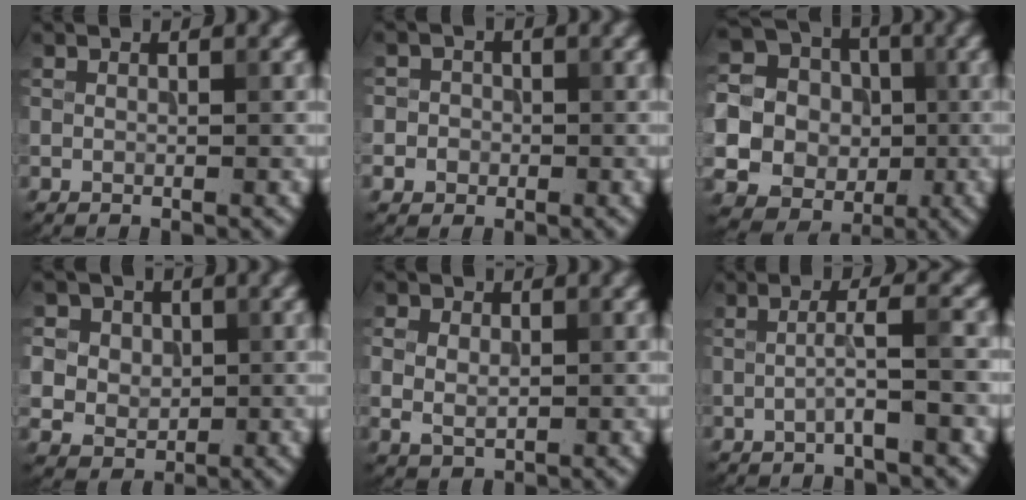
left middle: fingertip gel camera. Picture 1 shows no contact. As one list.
[{"total": 2.4, "force": [-0.4, 2.3, 0.5], "torque": [0.018, 0.010, -0.025]}, {"total": 18.7, "force": [-2.0, 17.9, 5.2], "torque": [-0.157, 0.003, -0.067]}, {"total": 7.4, "force": [2.7, 6.1, 3.1], "torque": [-0.061, 0.021, 0.028]}, {"total": 2.8, "force": [0.3, 2.2, 1.8], "torque": [-0.031, 0.003, 0.005]}, {"total": 2.9, "force": [-0.7, 0.2, 2.8], "torque": [-0.043, 0.012, -0.021]}]